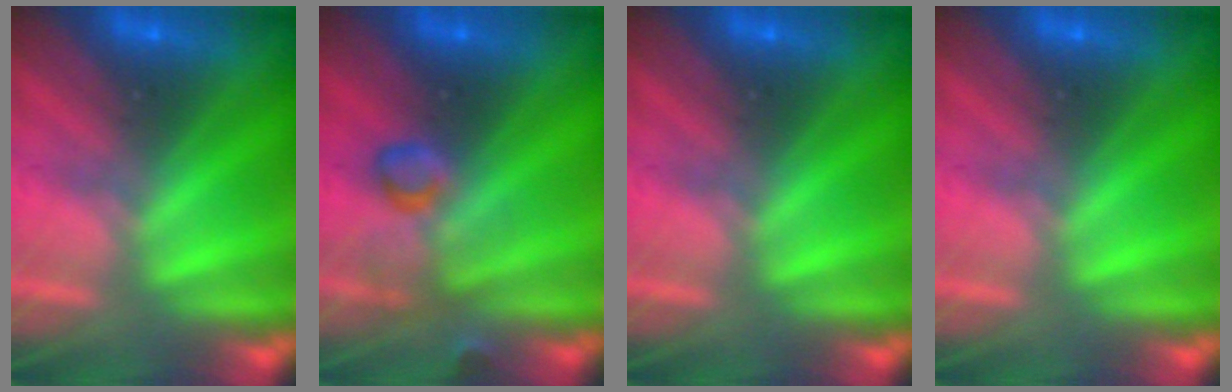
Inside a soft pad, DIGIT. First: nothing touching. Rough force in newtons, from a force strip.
{"total": 2.9}
{"total": 0.0}
{"total": 0.0}